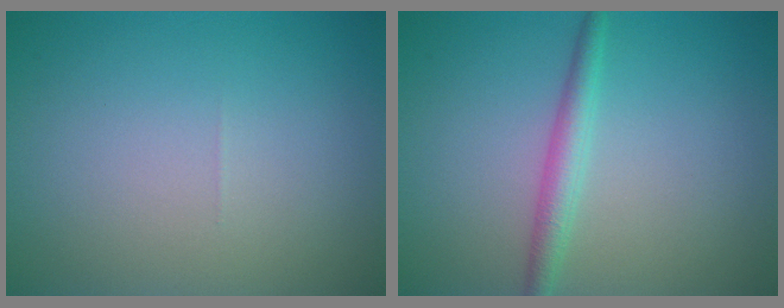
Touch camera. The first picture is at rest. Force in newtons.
{"total": 2.2, "press": 2.2, "slide": 0.1}